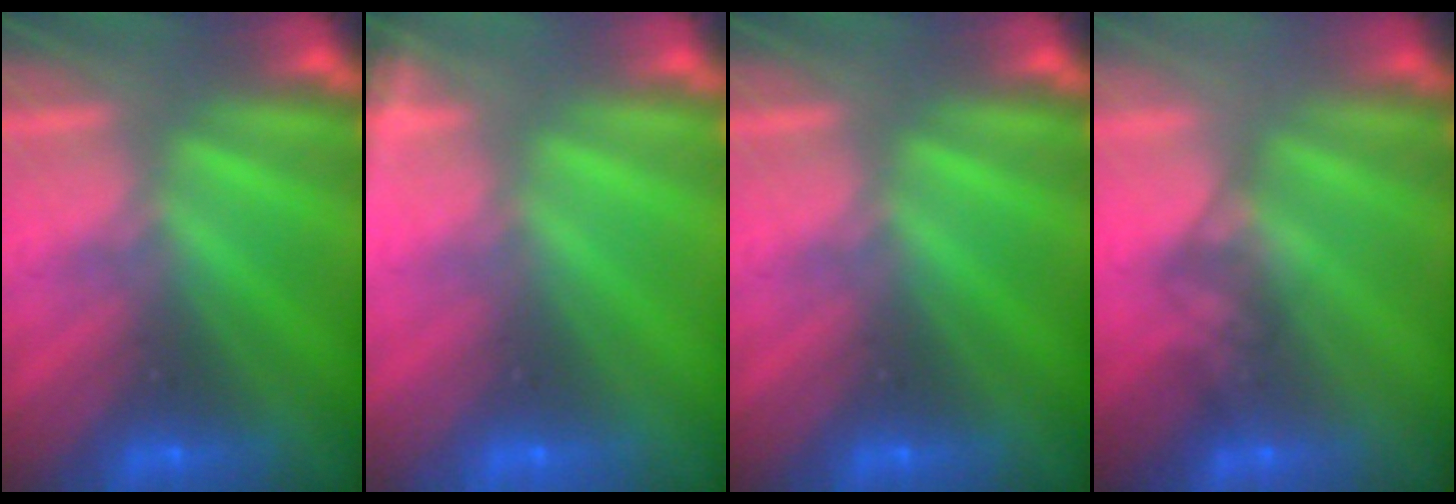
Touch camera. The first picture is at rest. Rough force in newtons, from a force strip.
{"total": 1.1}
{"total": 0.0}
{"total": 1.6}